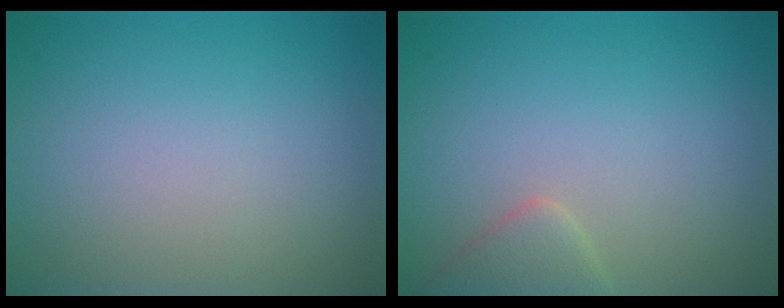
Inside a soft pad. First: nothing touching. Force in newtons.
{"total": 1.9, "press": 1.9, "slide": 0.2}